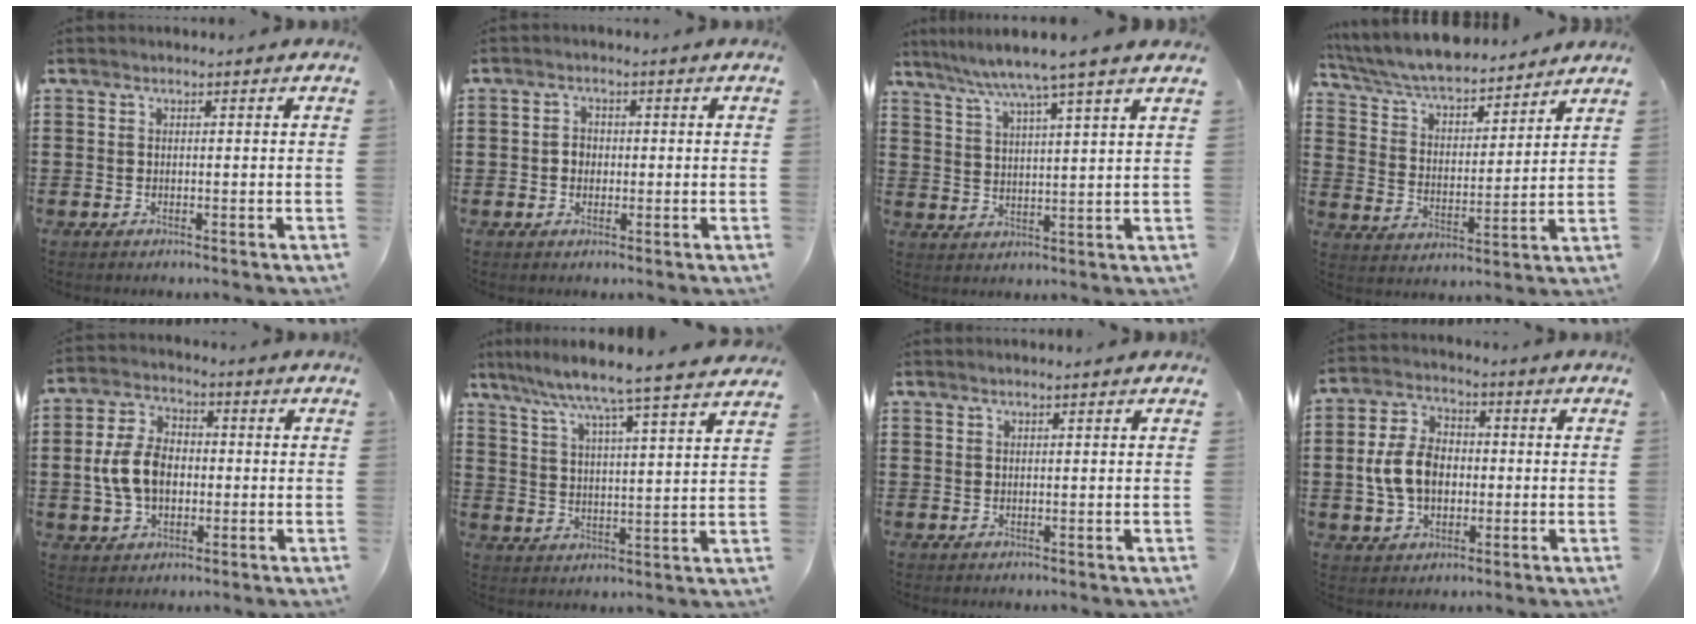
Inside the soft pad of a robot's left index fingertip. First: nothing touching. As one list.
[{"total": 1.9, "force": [-0.2, 1.7, 0.9], "torque": [-0.022, 0.008, -0.007]}, {"total": 6.4, "force": [5.2, -1.1, 3.6], "torque": [-0.087, -0.028, 0.085]}, {"total": 7.0, "force": [6.6, 1.0, 2.1], "torque": [-0.073, -0.042, 0.113]}, {"total": 7.9, "force": [-0.8, 5.5, 5.7], "torque": [-0.146, 0.005, -0.022]}, {"total": 6.3, "force": [5.6, -1.1, 2.6], "torque": [-0.075, -0.044, 0.088]}, {"total": 0.6, "force": [0.5, -0.1, 0.4], "torque": [-0.007, -0.002, 0.009]}, {"total": 8.0, "force": [-0.7, 5.8, 5.5], "torque": [-0.135, 0.009, -0.019]}]